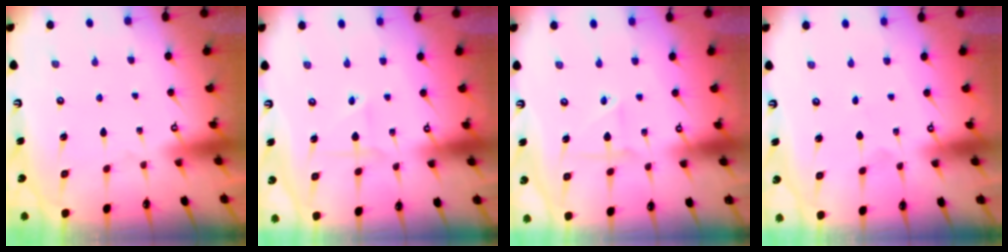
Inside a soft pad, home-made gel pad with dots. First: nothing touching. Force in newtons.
{"total": 2.5, "press": 2.4, "slide": 0.6}
{"total": 2.3, "press": 2.3, "slide": 0.4}
{"total": 0.0}